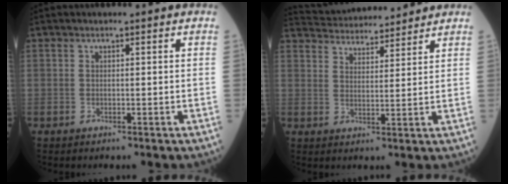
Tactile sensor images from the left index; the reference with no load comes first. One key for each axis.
{"total": 12.3, "fx": 11.9, "fy": 1.9, "fz": 2.7, "tx": -0.050, "ty": 0.027, "tz": 0.181}